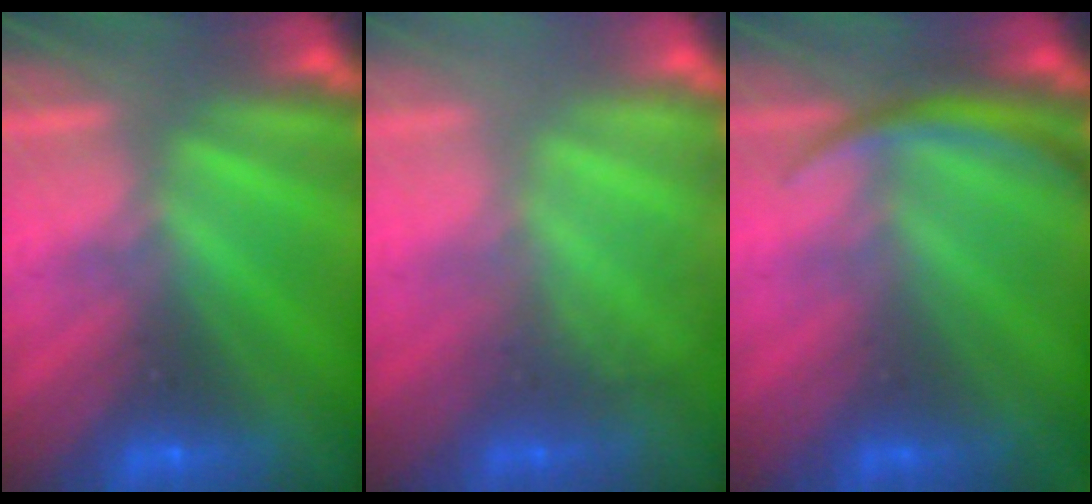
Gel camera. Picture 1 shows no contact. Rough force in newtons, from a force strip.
{"total": 2.5}
{"total": 2.9}